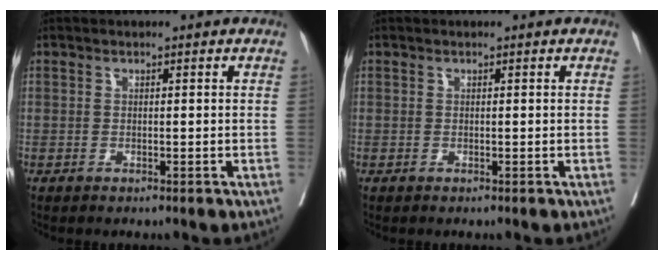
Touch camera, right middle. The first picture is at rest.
{"total": 0.0}